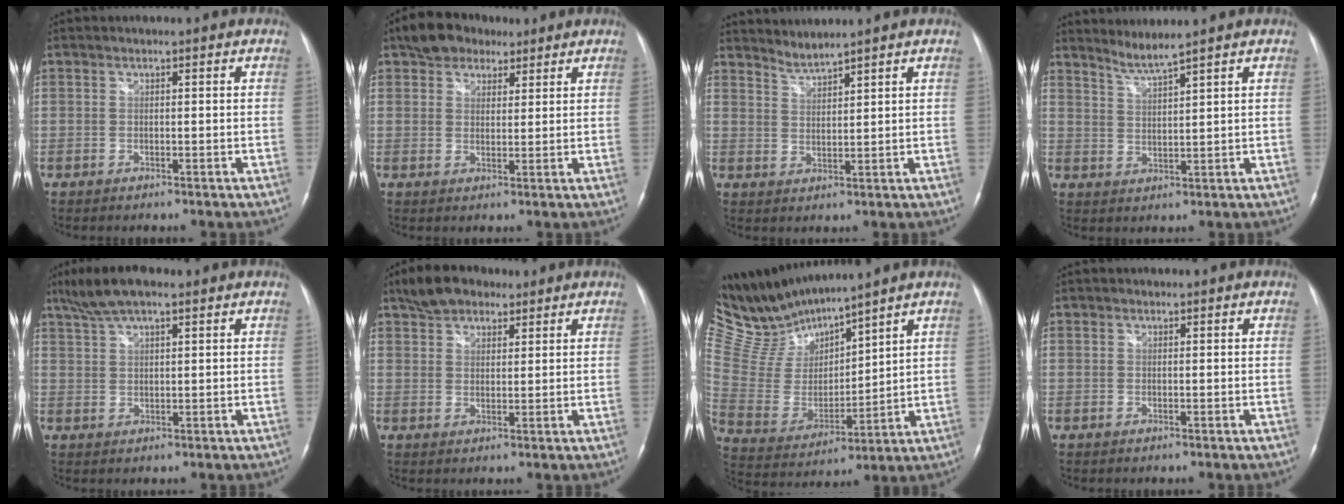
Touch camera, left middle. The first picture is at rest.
{"total": 6.6, "force": [4.6, 4.0, 2.5], "torque": [-0.042, 0.018, 0.081]}
{"total": 2.7, "force": [2.7, -0.7, -0.1], "torque": [-0.002, -0.004, 0.058]}
{"total": 3.4, "force": [3.0, -1.2, 0.9], "torque": [-0.025, -0.011, 0.066]}
{"total": 7.1, "force": [5.1, 1.6, 4.6], "torque": [-0.099, 0.022, 0.095]}
{"total": 6.9, "force": [5.0, 3.6, 3.2], "torque": [-0.060, 0.020, 0.090]}
{"total": 11.9, "force": [11.6, 0.6, 2.6], "torque": [-0.079, 0.003, 0.252]}
{"total": 0.0}